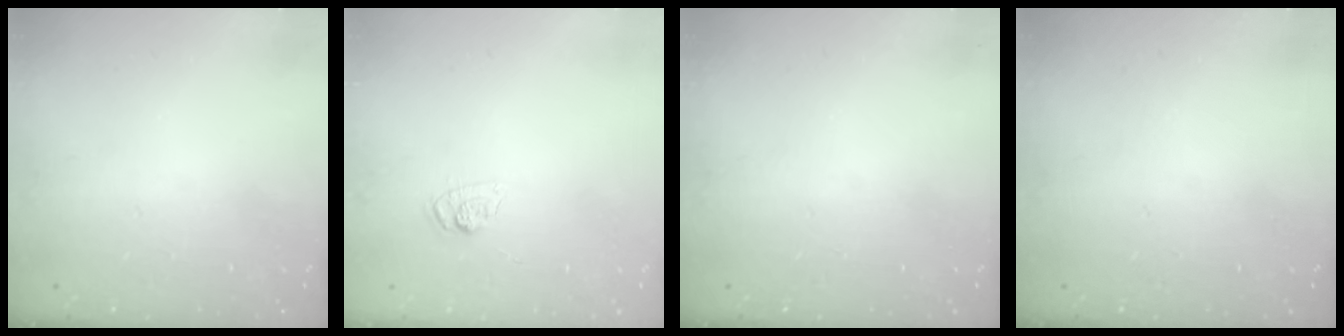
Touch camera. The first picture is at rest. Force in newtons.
{"total": 4.8, "press": 4.5, "slide": 1.7}
{"total": 0.0}
{"total": 0.0}